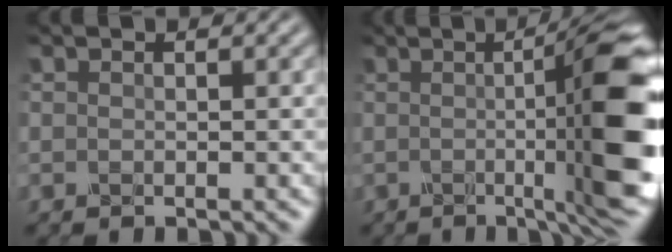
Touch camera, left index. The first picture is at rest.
{"total": 13.7, "force": [-0.3, 2.9, 13.4], "torque": [-0.135, -0.002, -0.002]}